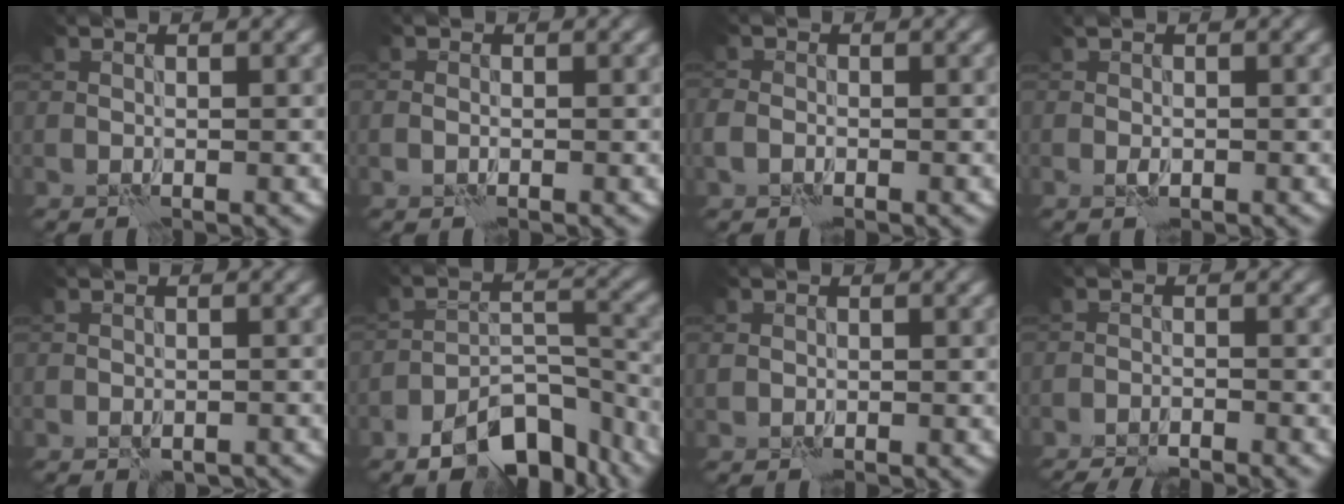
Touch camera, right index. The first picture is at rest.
{"total": 0.6, "force": [-0.1, 0.5, 0.4], "torque": [-0.009, -0.002, 0.000]}
{"total": 1.5, "force": [-0.6, 1.1, 0.8], "torque": [-0.017, -0.001, -0.017]}
{"total": 0.9, "force": [-0.2, 0.5, 0.7], "torque": [-0.013, -0.001, -0.005]}
{"total": 1.5, "force": [-1.1, 0.8, 0.7], "torque": [-0.010, -0.002, -0.014]}
{"total": 8.4, "force": [-5.8, 3.6, 4.9], "torque": [-0.069, -0.003, -0.102]}
{"total": 0.9, "force": [0.1, 0.9, 0.4], "torque": [-0.006, -0.002, 0.000]}
{"total": 4.2, "force": [-4.0, 0.5, 1.2], "torque": [-0.021, 0.000, -0.061]}